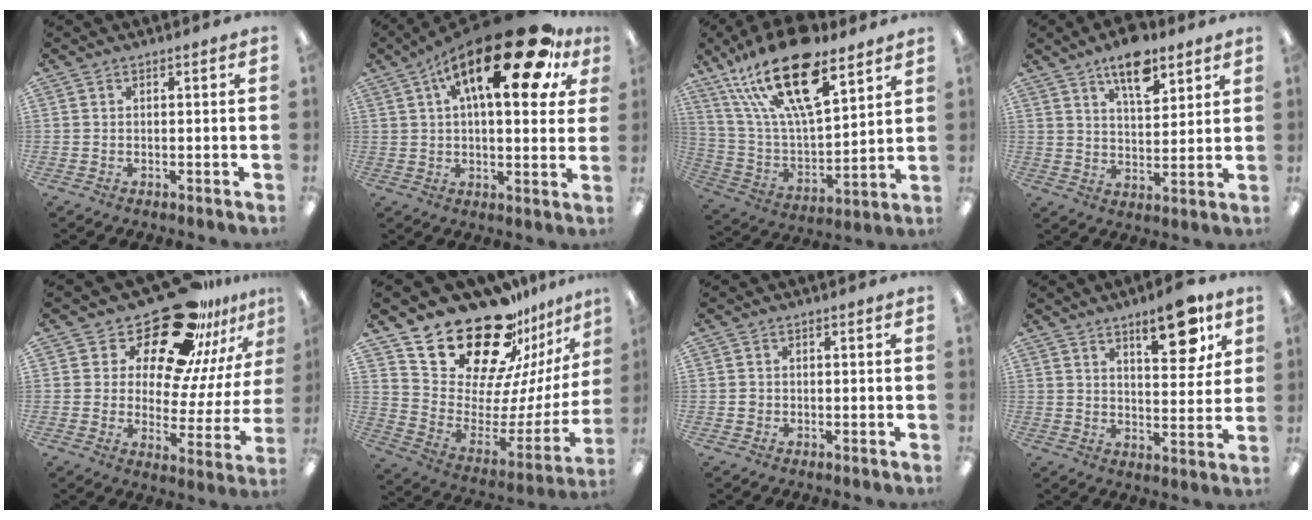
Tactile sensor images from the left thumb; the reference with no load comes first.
{"total": 23.1, "force": [11.4, 8.1, 18.5], "torque": [-0.280, -0.048, 0.176]}
{"total": 24.4, "force": [14.8, 9.4, 17.0], "torque": [-0.335, -0.080, 0.253]}
{"total": 10.9, "force": [7.4, 4.9, 6.3], "torque": [-0.093, -0.033, 0.128]}
{"total": 23.4, "force": [17.9, 9.1, 12.0], "torque": [-0.190, -0.122, 0.304]}
{"total": 25.8, "force": [20.7, 11.2, 10.7], "torque": [-0.168, -0.149, 0.376]}
{"total": 1.0, "force": [-0.2, 0.9, 0.2], "torque": [-0.003, 0.004, -0.005]}
{"total": 12.4, "force": [7.7, 4.6, 8.7], "torque": [-0.102, -0.041, 0.121]}